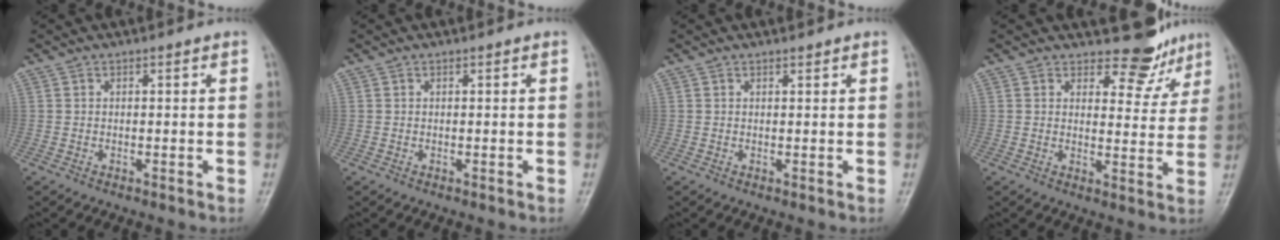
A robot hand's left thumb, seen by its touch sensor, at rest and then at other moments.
{"total": 0.0}
{"total": 0.5, "force": [0.5, 0.2, 0.1], "torque": [-0.004, -0.005, 0.007]}
{"total": 6.9, "force": [6.0, 3.3, 1.0], "torque": [0.016, -0.053, 0.076]}